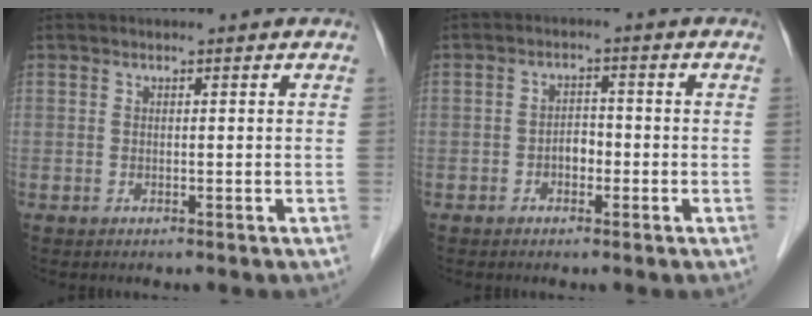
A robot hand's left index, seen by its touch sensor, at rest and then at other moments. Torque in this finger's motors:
{"motor_torque": [-0.03, 0.14, 0.04, 0.00]}